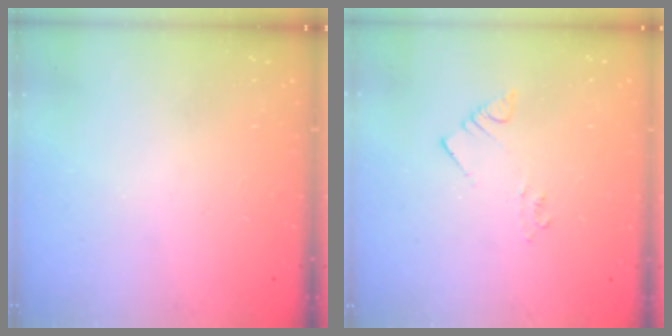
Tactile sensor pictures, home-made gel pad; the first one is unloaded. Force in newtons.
{"total": 1.9, "press": 1.9, "slide": 0.3}